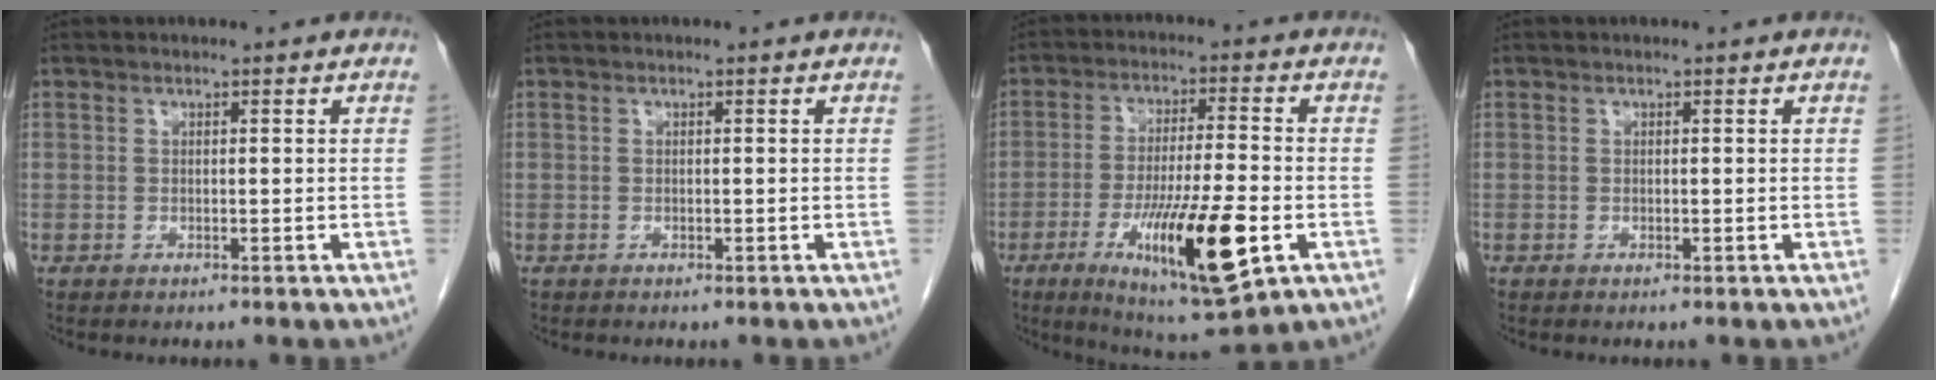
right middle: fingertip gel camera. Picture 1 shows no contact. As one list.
[{"total": 0.0}, {"total": 16.6, "force": [-5.7, 2.2, 15.4], "torque": [-0.272, -0.029, -0.085]}, {"total": 0.0}]